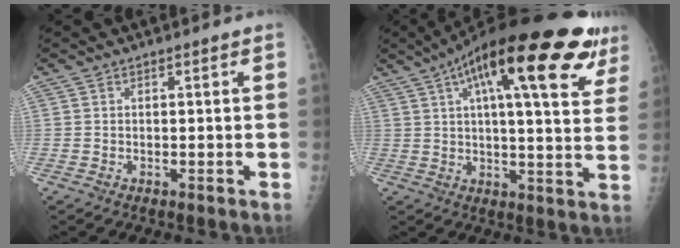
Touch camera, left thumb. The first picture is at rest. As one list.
[{"total": 26.3, "force": [13.5, 7.7, 21.2], "torque": [-0.298, 0.004, 0.188]}]